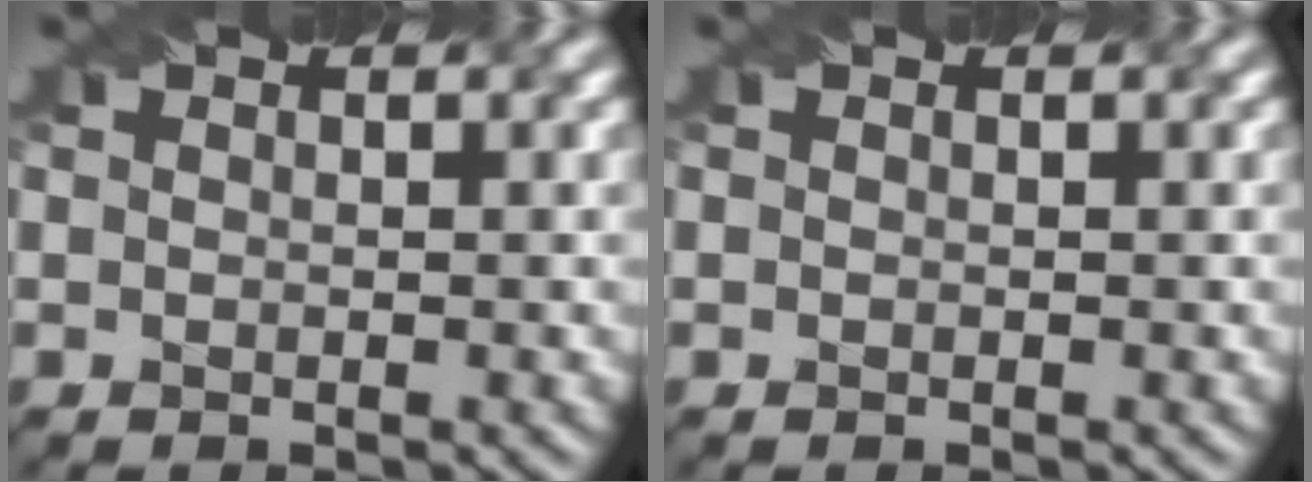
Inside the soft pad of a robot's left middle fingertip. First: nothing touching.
{"total": 0.0}